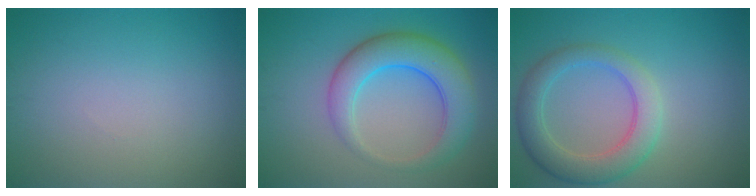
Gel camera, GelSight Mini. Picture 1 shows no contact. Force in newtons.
{"total": 6.3, "press": 6.3, "slide": 0.1}
{"total": 5.0, "press": 4.9, "slide": 0.4}